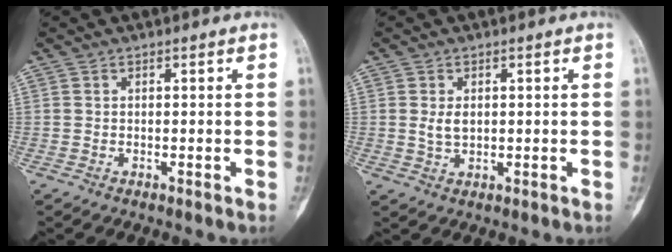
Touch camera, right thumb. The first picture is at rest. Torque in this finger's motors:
{"motor_torque": [-0.04, -0.06, 0.38, -0.21, 0.06]}